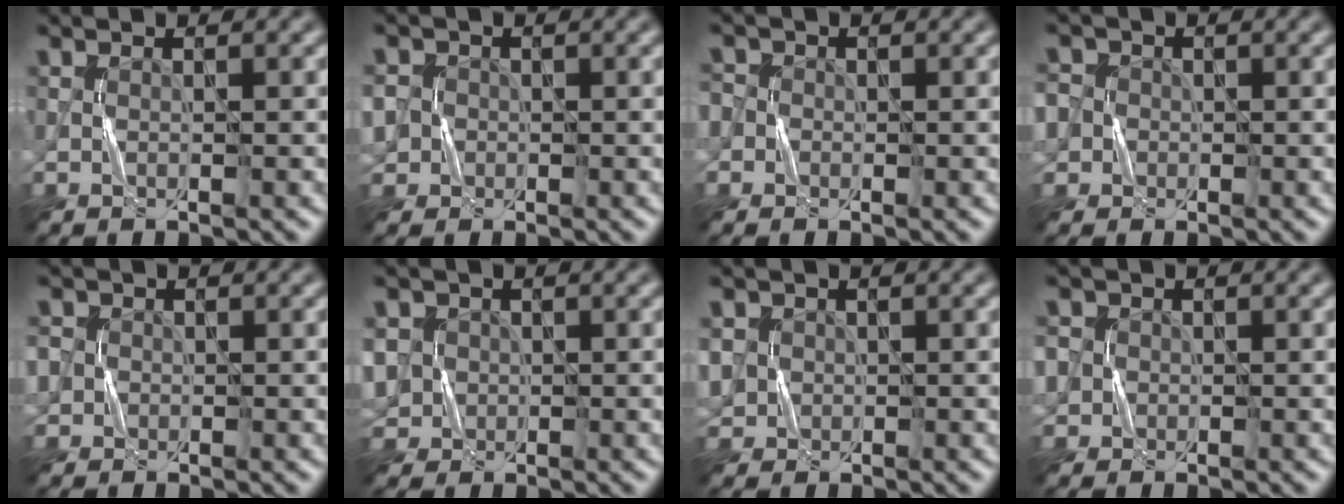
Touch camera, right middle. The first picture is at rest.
{"total": 4.8, "force": [-0.7, 4.5, 1.5], "torque": [-0.035, 0.018, -0.039]}
{"total": 2.3, "force": [0.3, 2.2, 0.6], "torque": [0.006, 0.010, -0.023]}
{"total": 4.6, "force": [0.3, 4.4, 1.5], "torque": [-0.027, 0.029, -0.025]}
{"total": 3.1, "force": [0.4, 2.9, 1.0], "torque": [-0.015, 0.018, -0.012]}
{"total": 5.6, "force": [-0.3, 5.2, 2.2], "torque": [-0.055, 0.025, -0.030]}
{"total": 3.8, "force": [0.0, 3.6, 1.1], "torque": [-0.030, 0.015, -0.011]}
{"total": 3.9, "force": [0.6, 3.7, 1.3], "torque": [-0.027, 0.023, -0.011]}